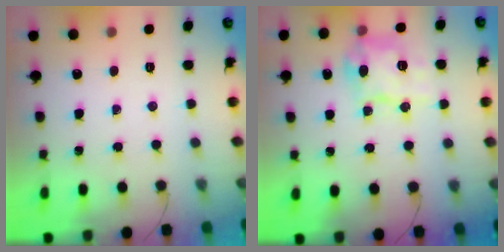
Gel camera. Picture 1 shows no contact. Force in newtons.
{"total": 10.9, "press": 10.8, "slide": 1.3}